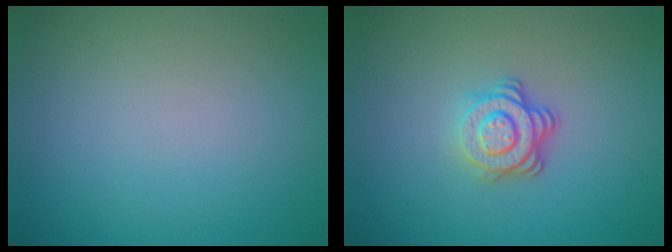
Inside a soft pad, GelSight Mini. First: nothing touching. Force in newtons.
{"total": 3.4, "press": 2.7, "slide": 2.1}